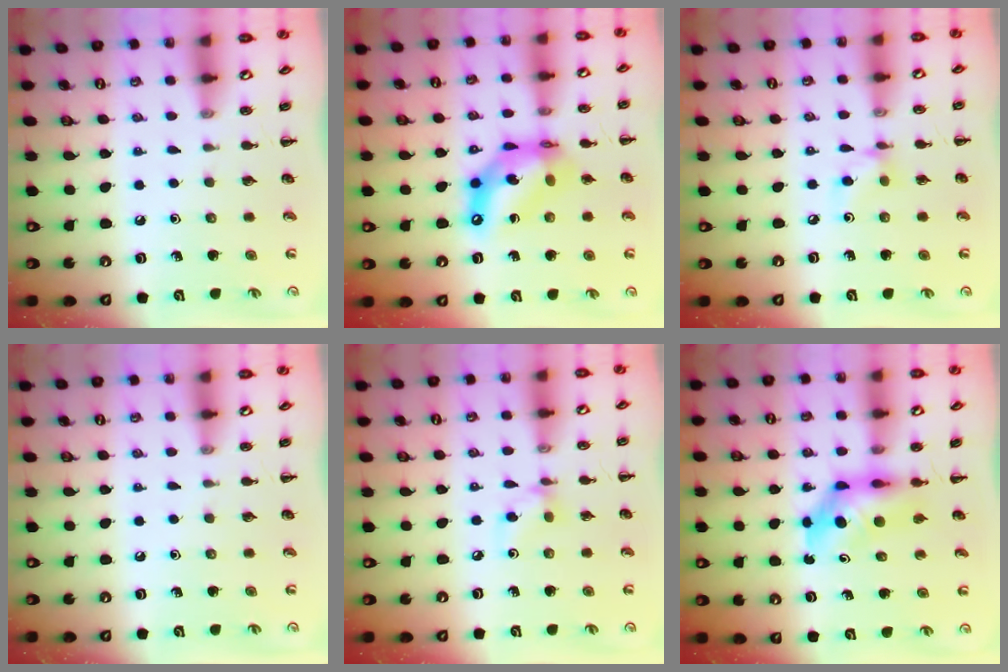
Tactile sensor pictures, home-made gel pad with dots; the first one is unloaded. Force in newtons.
{"total": 13.6, "press": 13.1, "slide": 3.6}
{"total": 5.1, "press": 5.1, "slide": 0.5}
{"total": 0.0}
{"total": 4.5, "press": 4.4, "slide": 0.8}
{"total": 5.2, "press": 5.1, "slide": 0.8}